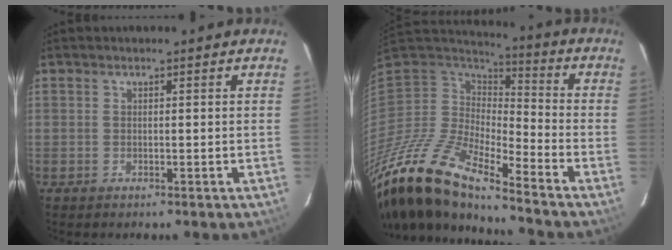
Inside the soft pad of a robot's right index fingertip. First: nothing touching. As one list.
[{"total": 20.8, "force": [-16.5, 3.6, 12.1], "torque": [-0.237, -0.042, -0.329]}]